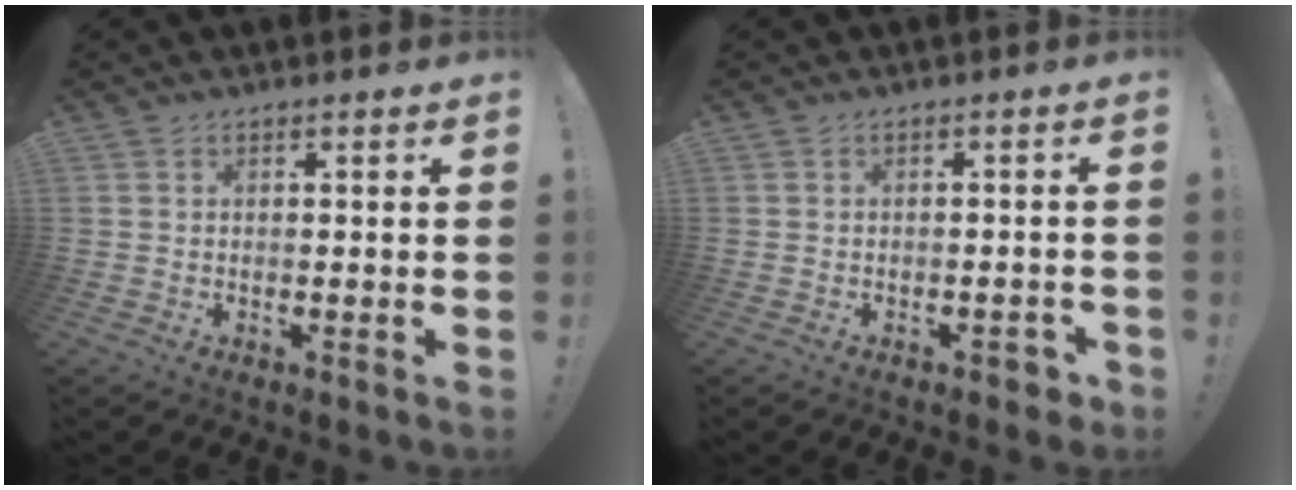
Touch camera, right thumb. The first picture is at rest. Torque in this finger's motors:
{"motor_torque": [0.26, 0.04, 0.24, -0.01, 0.03]}